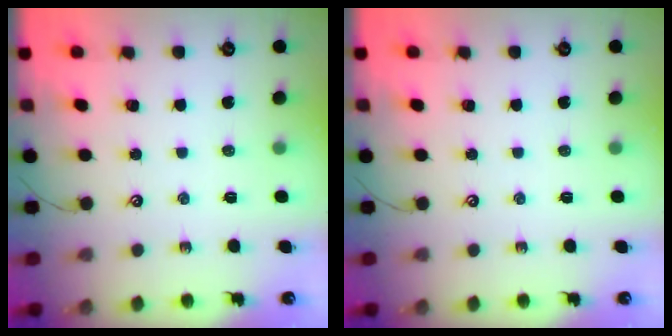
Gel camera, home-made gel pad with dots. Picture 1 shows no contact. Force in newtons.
{"total": 0.0}